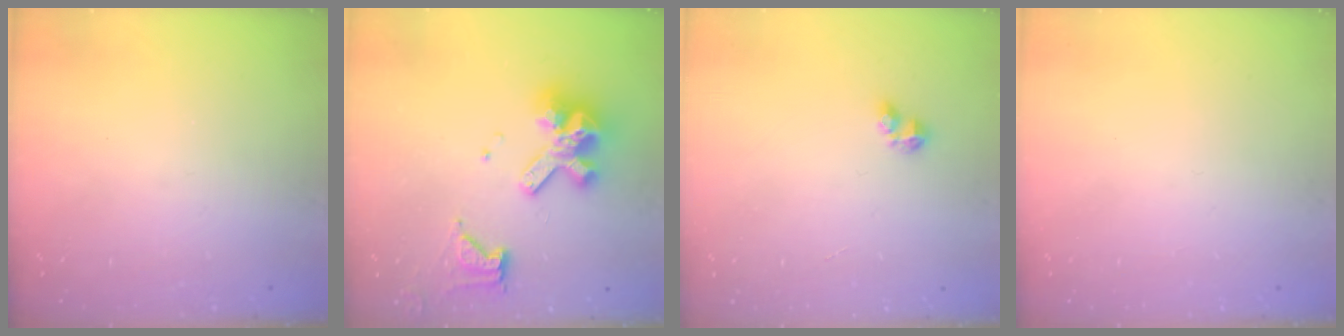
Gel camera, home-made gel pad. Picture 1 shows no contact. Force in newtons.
{"total": 12.2, "press": 12.1, "slide": 1.3}
{"total": 3.3, "press": 3.3, "slide": 0.4}
{"total": 0.0}